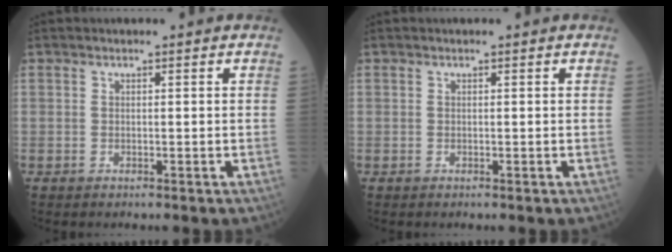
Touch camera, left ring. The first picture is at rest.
{"total": 0.0}